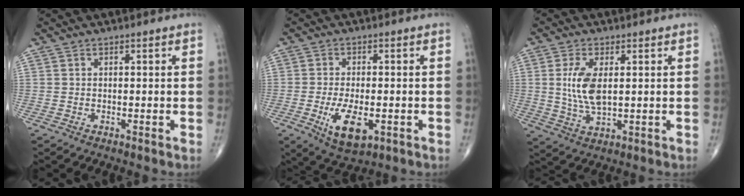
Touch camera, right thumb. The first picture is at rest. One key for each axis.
{"total": 8.6, "fx": -2.6, "fy": 3.9, "fz": 7.2, "tx": -0.125, "ty": -0.008, "tz": -0.036}
{"total": 7.7, "fx": 1.2, "fy": 3.5, "fz": 6.8, "tx": -0.142, "ty": -0.010, "tz": 0.028}